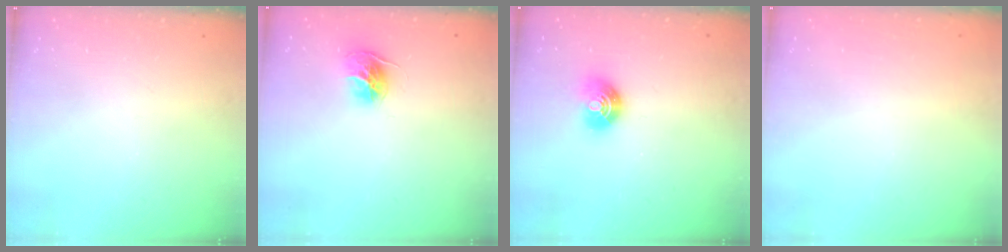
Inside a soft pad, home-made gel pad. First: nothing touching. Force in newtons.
{"total": 11.1, "press": 11.1, "slide": 0.9}
{"total": 8.1, "press": 8.0, "slide": 1.1}
{"total": 0.9, "press": 0.9, "slide": 0.1}